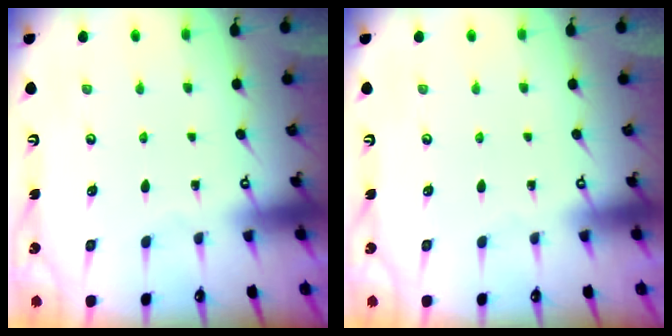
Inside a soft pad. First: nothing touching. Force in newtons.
{"total": 0.0}